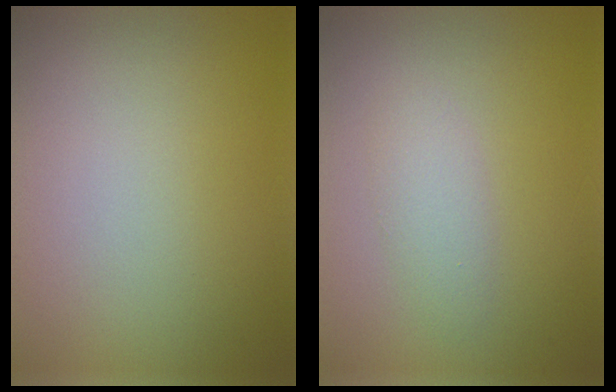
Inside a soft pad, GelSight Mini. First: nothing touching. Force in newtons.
{"total": 1.9, "press": 1.9, "slide": 0.0}